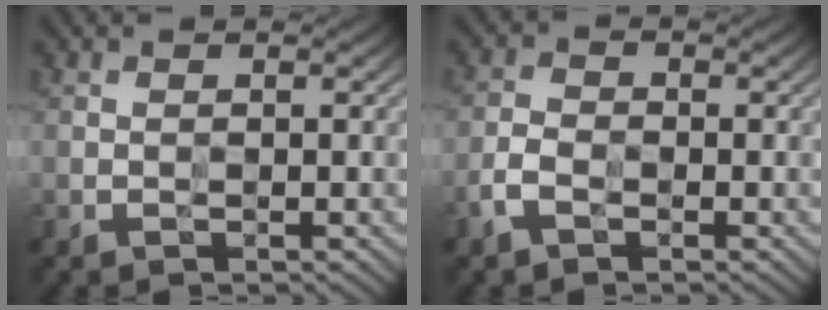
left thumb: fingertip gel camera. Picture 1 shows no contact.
{"total": 3.4, "force": [-2.2, 2.0, 1.6], "torque": [-0.034, -0.006, -0.050]}